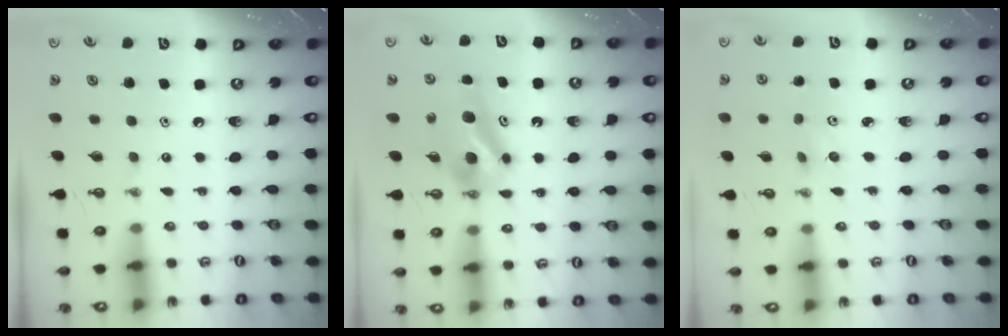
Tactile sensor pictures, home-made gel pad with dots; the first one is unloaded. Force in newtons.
{"total": 7.2, "press": 6.9, "slide": 2.0}
{"total": 4.8, "press": 4.2, "slide": 2.5}